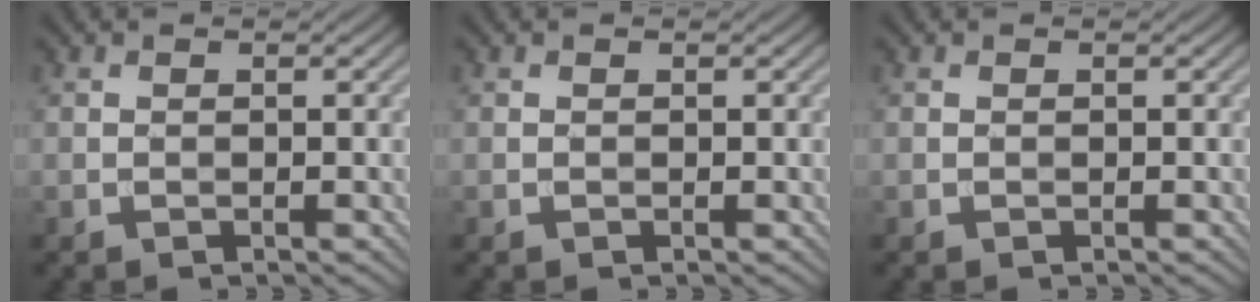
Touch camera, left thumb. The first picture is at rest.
{"total": 0.0}
{"total": 0.0}